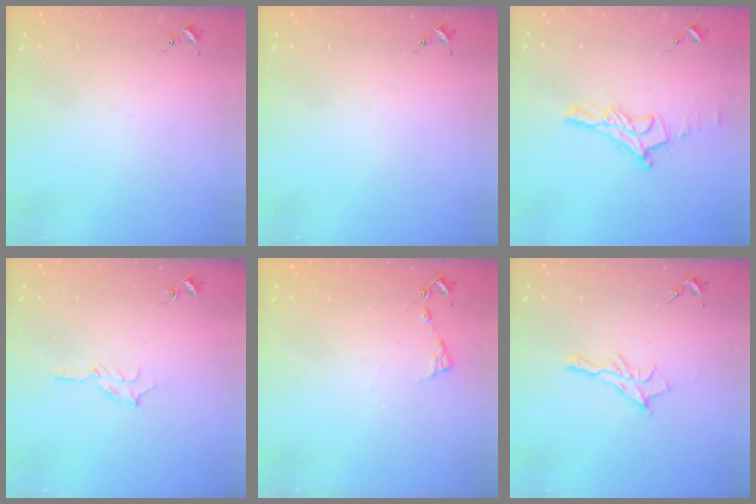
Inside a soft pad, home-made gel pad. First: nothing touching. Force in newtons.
{"total": 0.0}
{"total": 12.4, "press": 12.3, "slide": 0.9}
{"total": 5.8, "press": 5.7, "slide": 0.8}
{"total": 5.3, "press": 5.3, "slide": 0.6}
{"total": 9.4, "press": 9.4, "slide": 0.6}